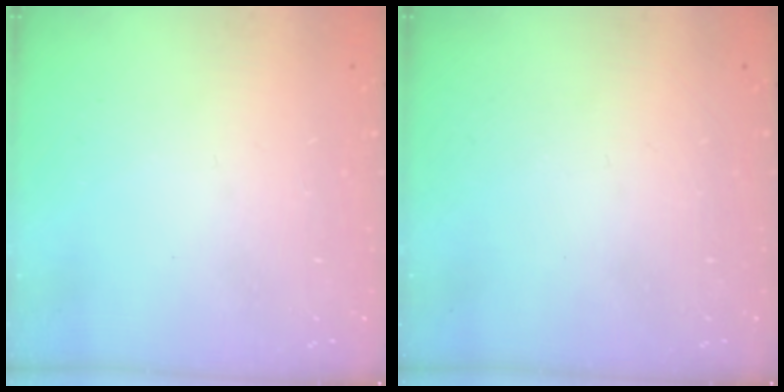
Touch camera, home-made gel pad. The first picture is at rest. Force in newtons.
{"total": 0.0}